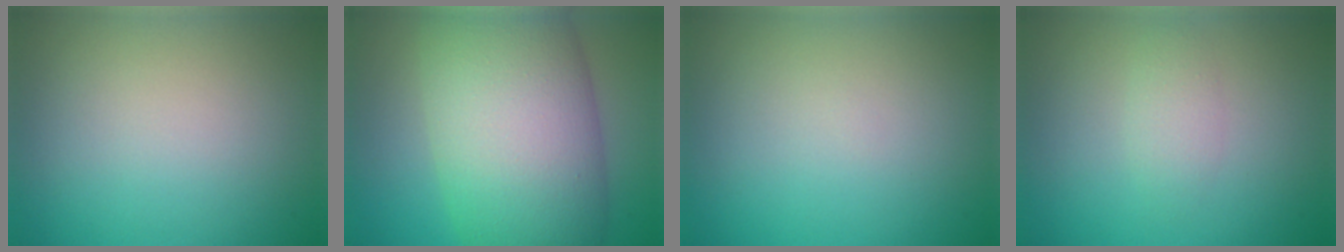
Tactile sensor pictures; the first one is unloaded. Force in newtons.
{"total": 14.4, "press": 14.4, "slide": 0.3}
{"total": 0.0}
{"total": 1.5, "press": 1.5, "slide": 0.0}